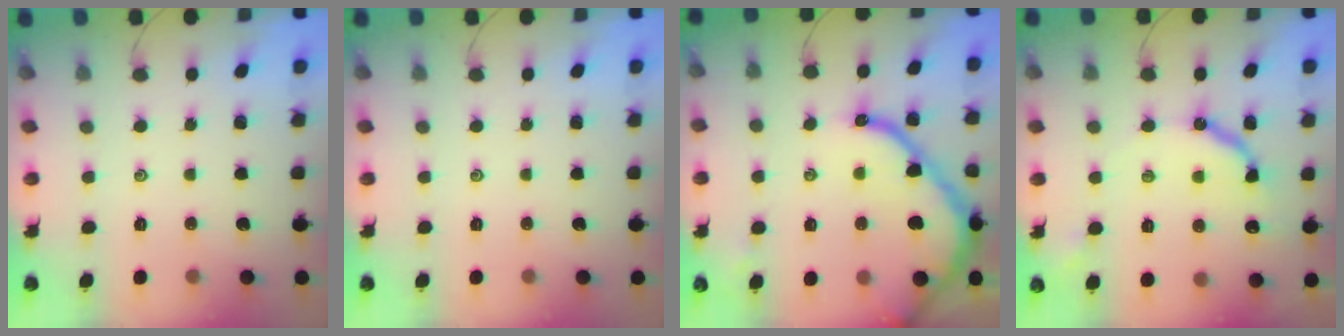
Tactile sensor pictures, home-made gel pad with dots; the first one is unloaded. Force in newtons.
{"total": 0.0}
{"total": 16.8, "press": 16.7, "slide": 1.4}
{"total": 9.6, "press": 9.5, "slide": 0.9}